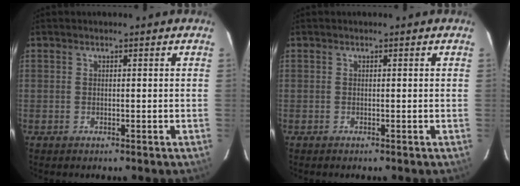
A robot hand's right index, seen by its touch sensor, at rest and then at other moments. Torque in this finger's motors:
{"motor_torque": [0.05, -0.04, 0.03, 0.01]}